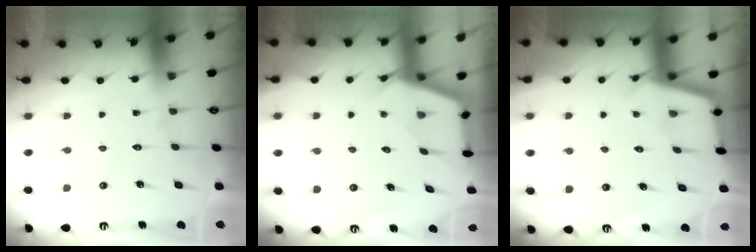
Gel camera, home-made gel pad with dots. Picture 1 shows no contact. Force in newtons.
{"total": 2.7, "press": 2.7, "slide": 0.3}
{"total": 2.7, "press": 2.7, "slide": 0.3}